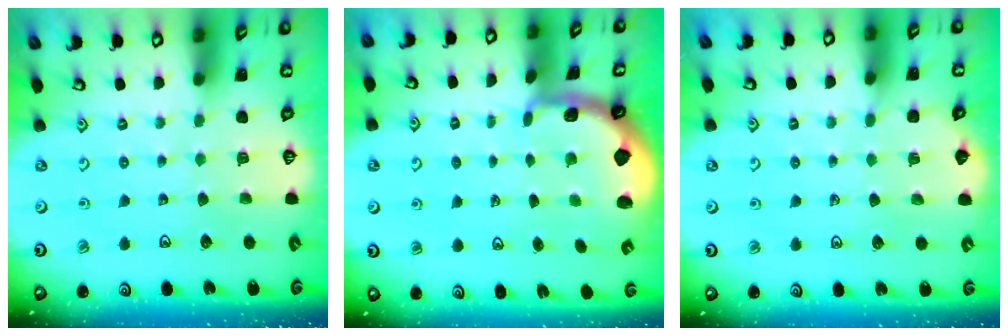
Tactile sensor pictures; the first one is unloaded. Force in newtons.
{"total": 1.1, "press": 1.0, "slide": 0.4}
{"total": 1.4, "press": 1.3, "slide": 0.3}